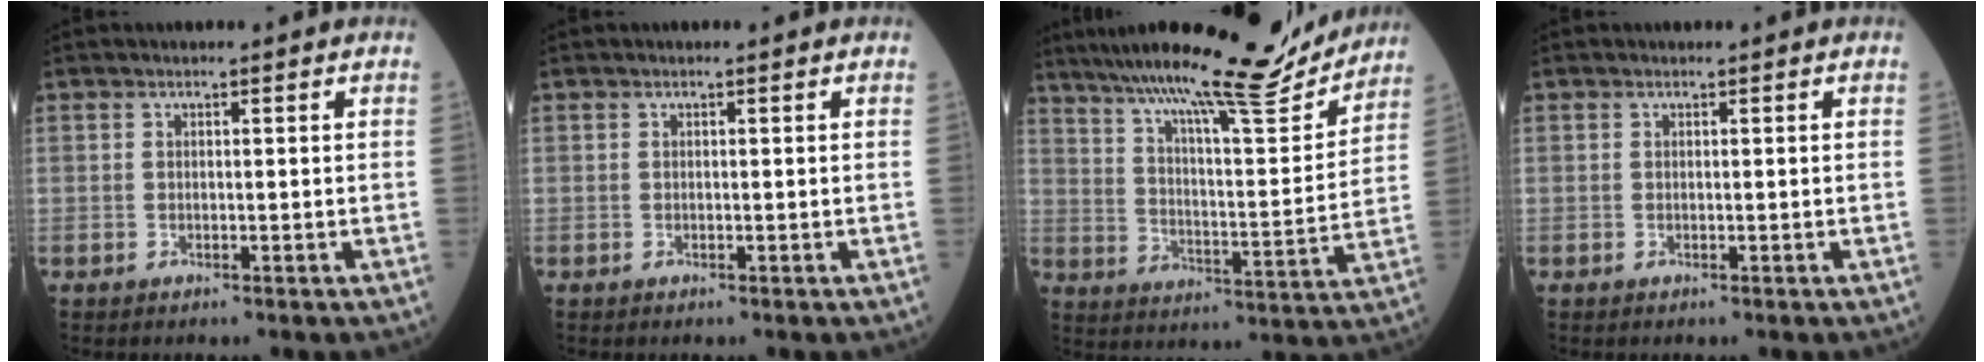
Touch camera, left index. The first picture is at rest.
{"total": 0.5, "force": [-0.5, 0.0, -0.1], "torque": [0.002, -0.005, -0.008]}
{"total": 20.9, "force": [18.3, 1.6, 9.9], "torque": [-0.170, -0.018, 0.270]}
{"total": 0.0}